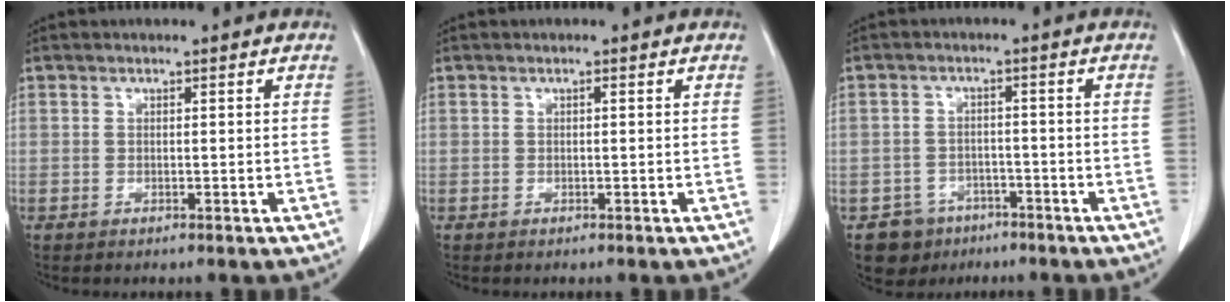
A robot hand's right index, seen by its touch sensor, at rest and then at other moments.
{"total": 0.0}
{"total": 5.3, "force": [-3.4, 4.0, 0.3], "torque": [0.000, 0.010, -0.050]}